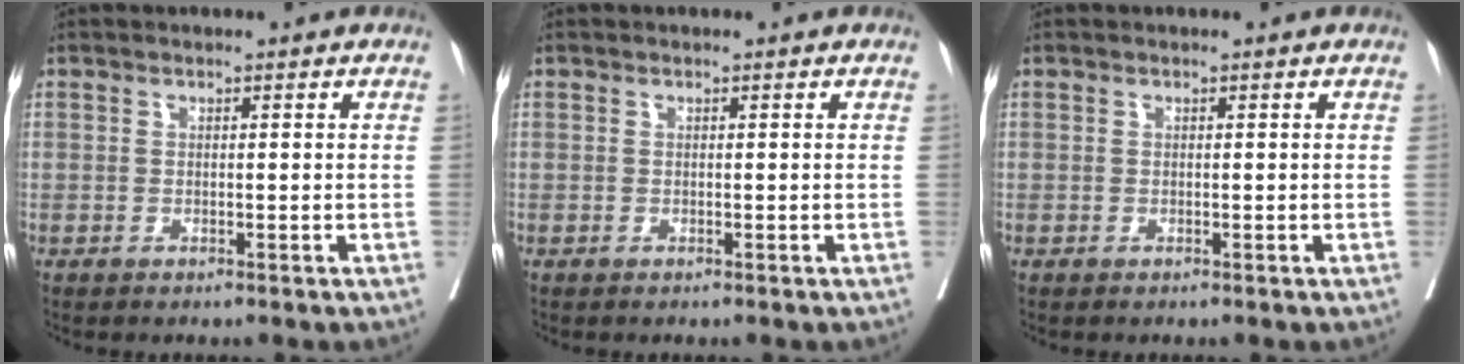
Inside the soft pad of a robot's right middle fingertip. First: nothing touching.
{"total": 0.0}
{"total": 0.0}